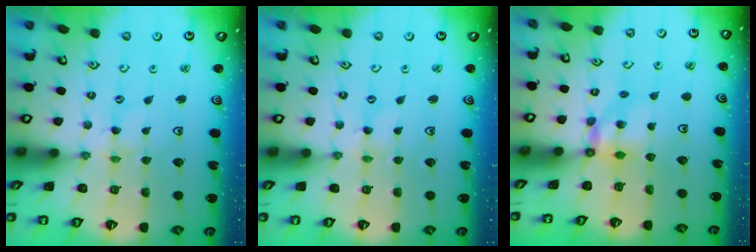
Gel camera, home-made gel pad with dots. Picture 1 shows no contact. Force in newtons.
{"total": 0.8, "press": 0.8, "slide": 0.1}
{"total": 8.3, "press": 8.3, "slide": 0.4}